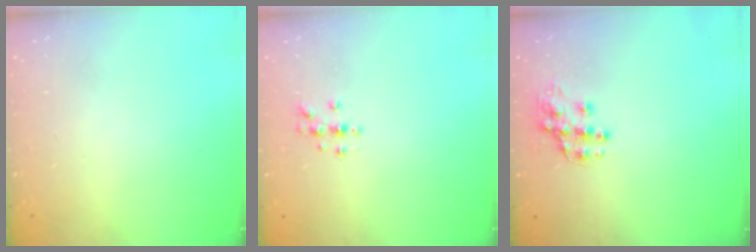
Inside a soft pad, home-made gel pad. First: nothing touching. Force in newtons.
{"total": 3.3, "press": 3.3, "slide": 0.4}
{"total": 10.7, "press": 10.7, "slide": 0.6}